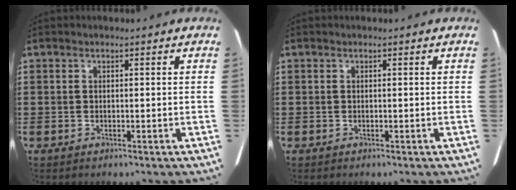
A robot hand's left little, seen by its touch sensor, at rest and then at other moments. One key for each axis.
{"total": 0.0}